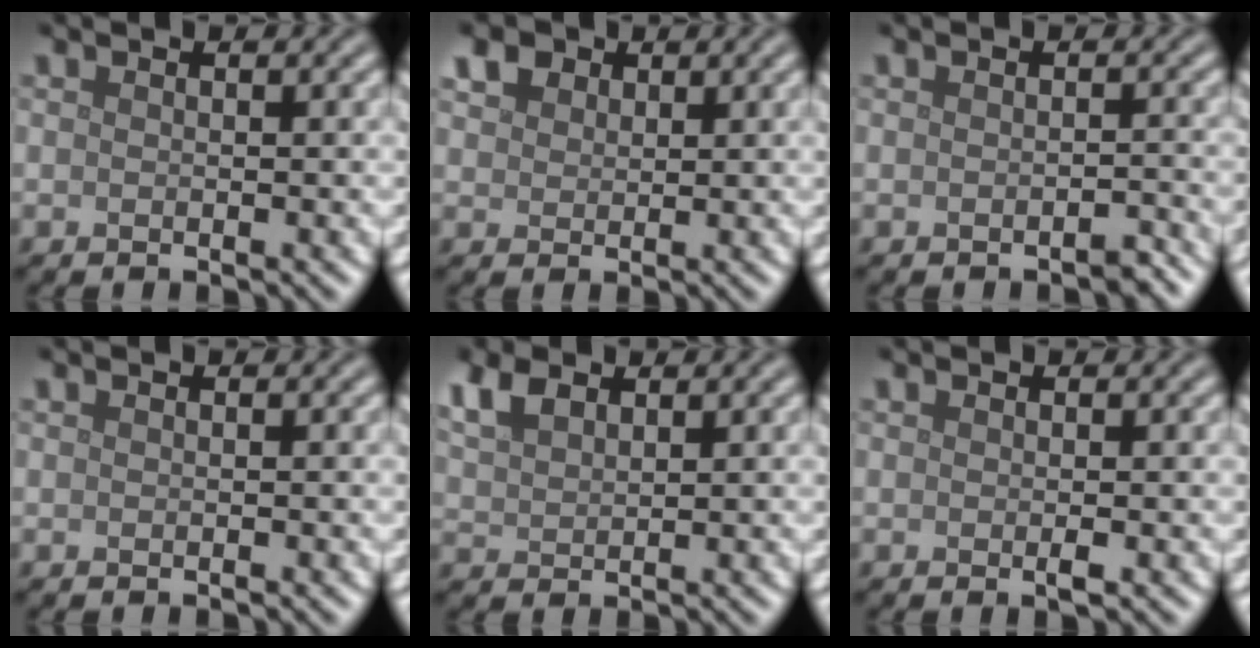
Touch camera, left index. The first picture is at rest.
{"total": 2.6, "force": [1.6, 1.8, 1.0], "torque": [-0.029, 0.008, 0.030]}
{"total": 1.1, "force": [-0.9, 0.2, 0.5], "torque": [-0.008, 0.002, -0.013]}
{"total": 0.0}
{"total": 3.1, "force": [2.1, 1.7, 1.6], "torque": [-0.047, 0.008, 0.048]}
{"total": 0.6, "force": [-0.1, 0.0, 0.6], "torque": [-0.012, -0.002, -0.002]}